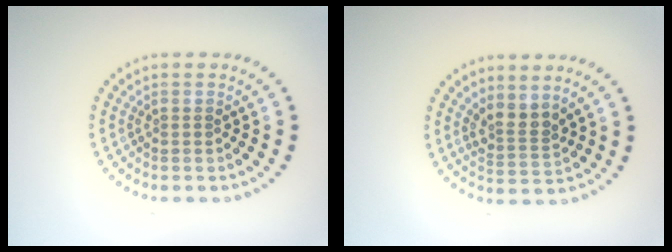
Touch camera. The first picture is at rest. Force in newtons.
{"total": 2.4, "press": 1.8, "slide": 1.6}